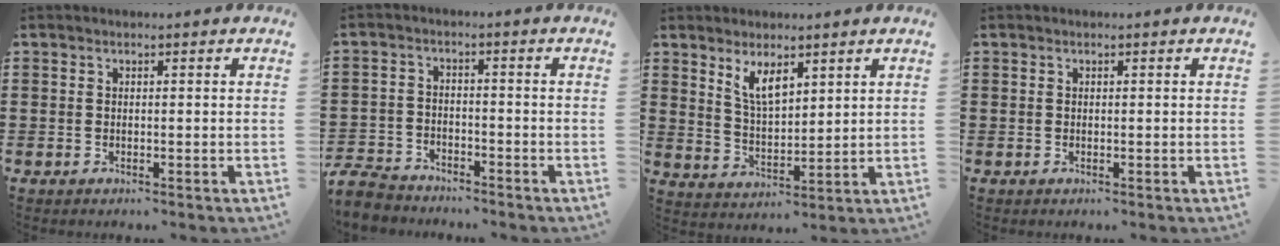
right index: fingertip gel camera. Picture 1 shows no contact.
{"total": 4.2, "force": [-4.0, 1.1, 0.5], "torque": [-0.033, -0.003, -0.089]}
{"total": 5.5, "force": [3.5, 2.2, 3.7], "torque": [-0.081, -0.003, 0.063]}
{"total": 0.0}